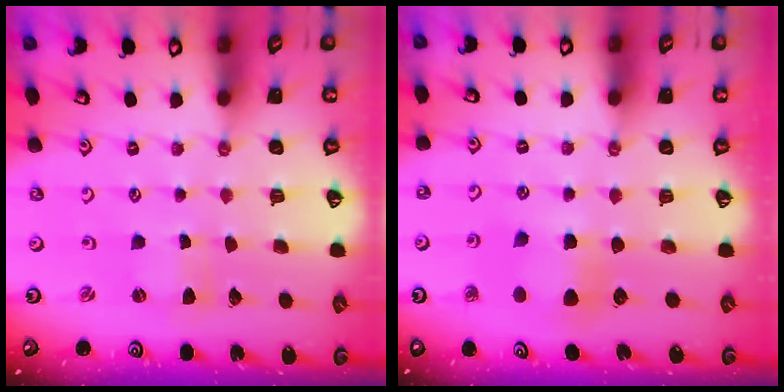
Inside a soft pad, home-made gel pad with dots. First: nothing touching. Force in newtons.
{"total": 6.0, "press": 6.0, "slide": 0.5}